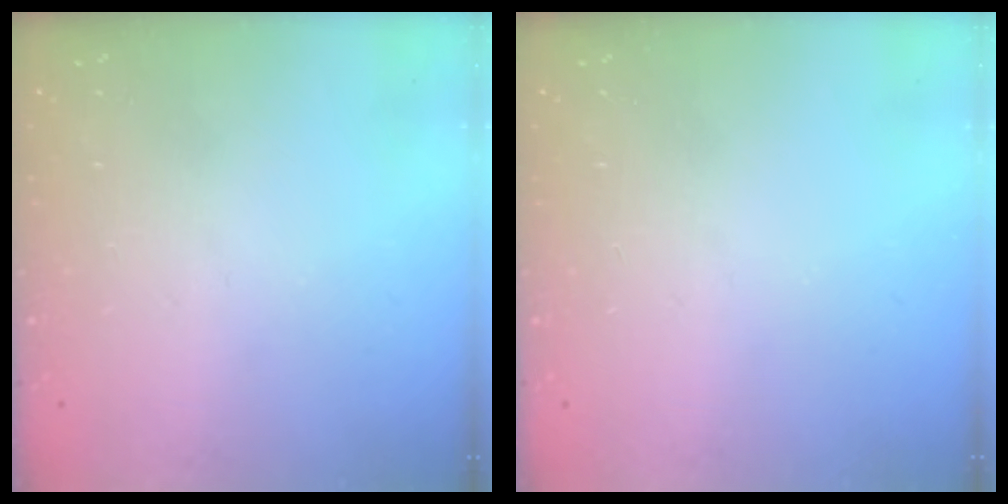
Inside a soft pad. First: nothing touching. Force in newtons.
{"total": 0.0}